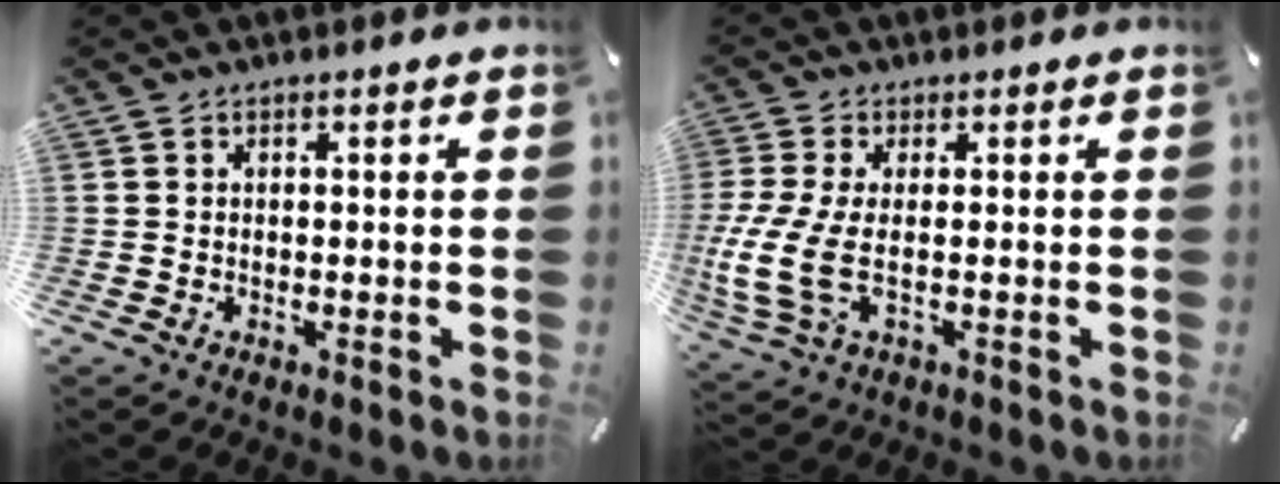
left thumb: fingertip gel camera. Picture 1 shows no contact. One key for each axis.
{"total": 9.8, "fx": -0.4, "fy": 4.3, "fz": 8.8, "tx": -0.201, "ty": -0.021, "tz": -0.003}